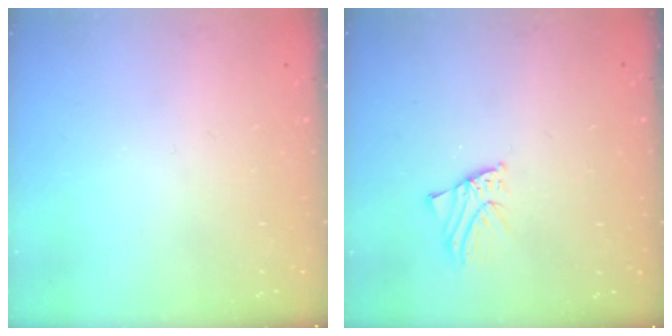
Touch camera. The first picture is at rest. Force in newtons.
{"total": 1.9, "press": 1.9, "slide": 0.0}